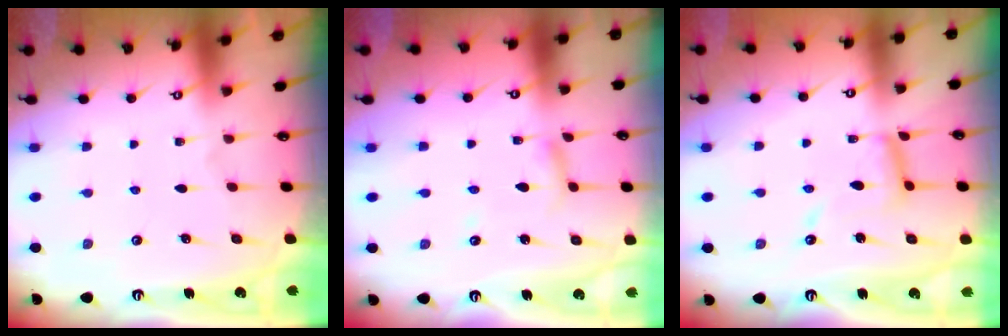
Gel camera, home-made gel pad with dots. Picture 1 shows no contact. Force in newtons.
{"total": 4.2, "press": 4.2, "slide": 0.3}
{"total": 11.8, "press": 11.7, "slide": 1.1}